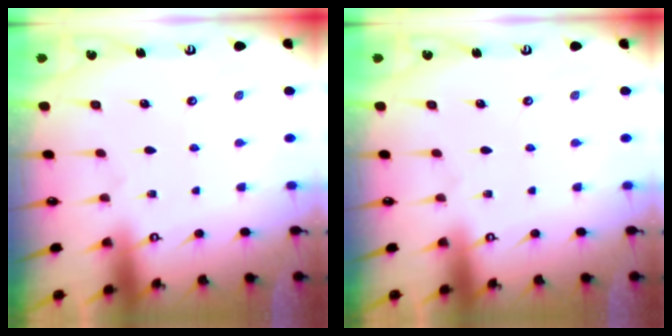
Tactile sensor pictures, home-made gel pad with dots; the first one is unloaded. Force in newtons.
{"total": 0.0}